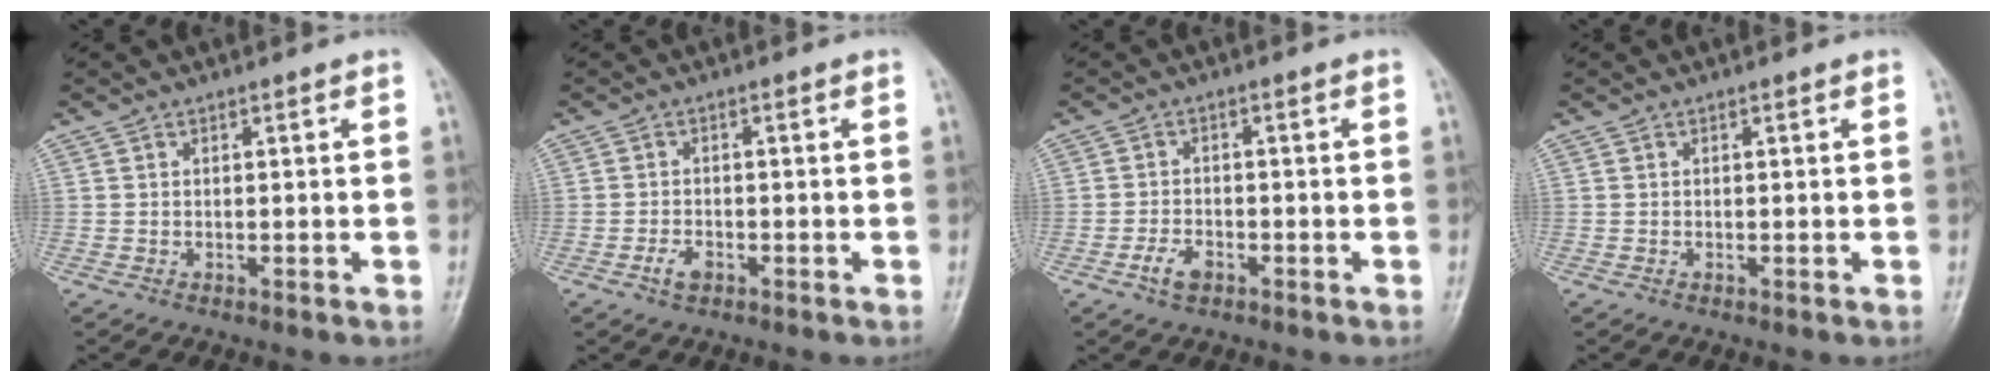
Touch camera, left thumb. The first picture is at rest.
{"total": 2.5, "force": [-1.3, 1.4, 1.5], "torque": [-0.029, 0.008, -0.023]}
{"total": 3.4, "force": [-1.9, 1.9, 2.1], "torque": [-0.038, 0.011, -0.034]}
{"total": 0.0}